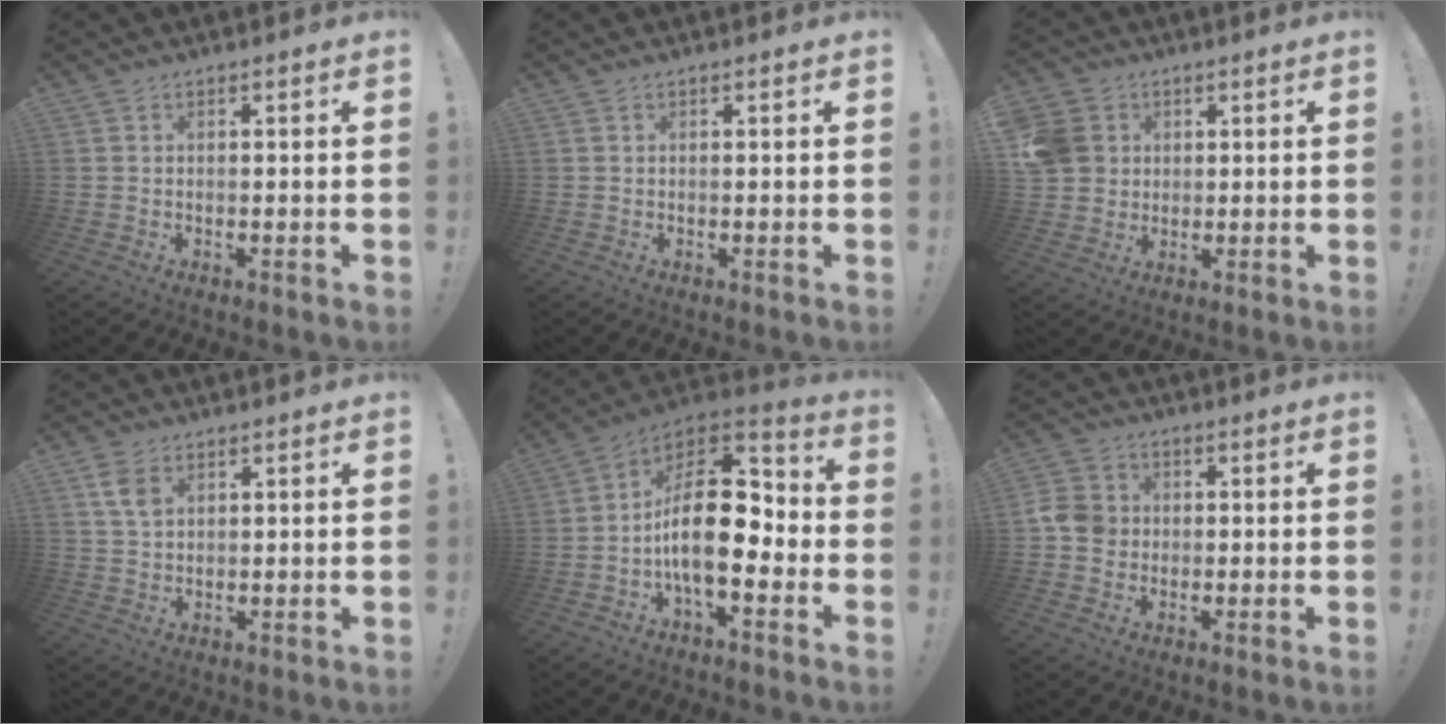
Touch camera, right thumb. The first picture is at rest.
{"total": 0.0}
{"total": 9.9, "force": [2.2, 8.9, 3.7], "torque": [-0.067, 0.005, 0.050]}
{"total": 5.3, "force": [2.5, 3.2, 3.5], "torque": [-0.059, -0.005, 0.047]}
{"total": 19.0, "force": [-2.5, 9.8, 16.1], "torque": [-0.277, 0.017, -0.038]}
{"total": 7.2, "force": [-0.6, 6.5, 2.9], "torque": [-0.063, 0.018, -0.008]}